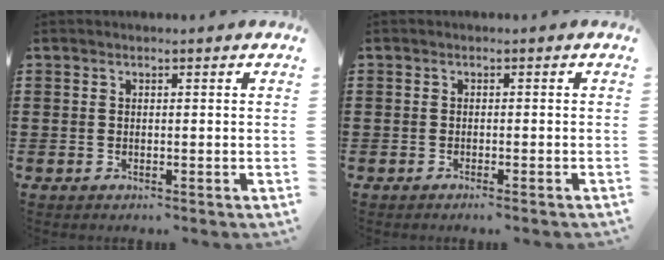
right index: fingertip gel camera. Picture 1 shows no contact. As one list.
[{"total": 0.8, "force": [-0.7, -0.2, 0.4], "torque": [-0.007, -0.003, -0.013]}]